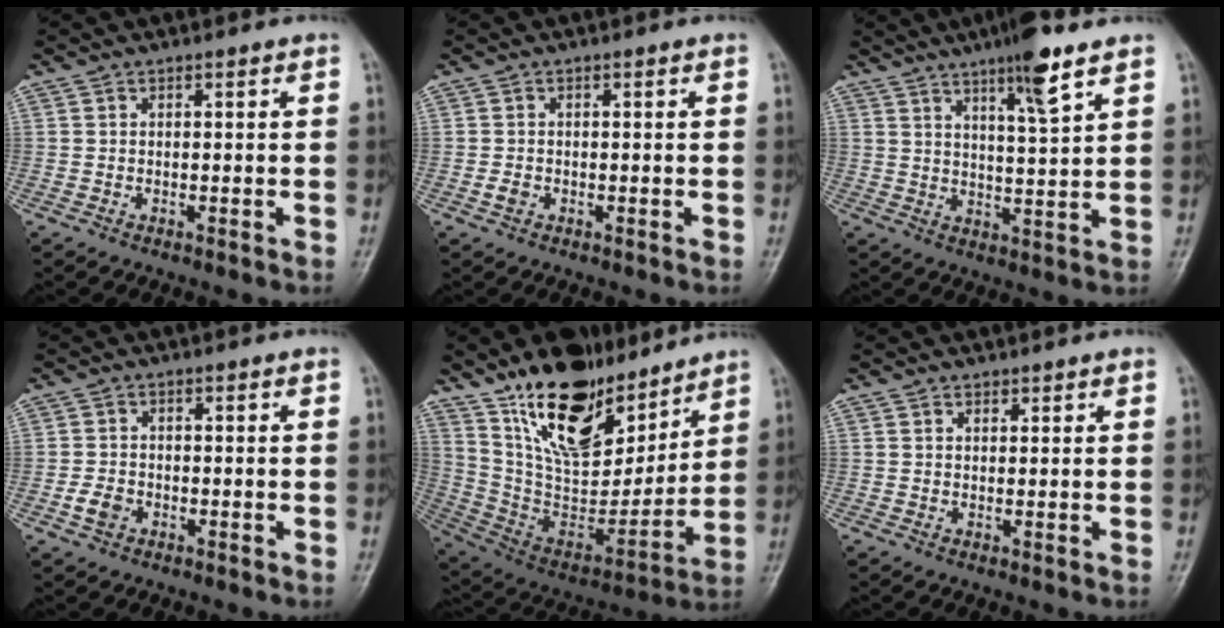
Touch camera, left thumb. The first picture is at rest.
{"total": 1.6, "force": [-0.5, 1.3, 0.8], "torque": [-0.012, 0.003, -0.011]}
{"total": 9.0, "force": [5.7, 0.9, 6.9], "torque": [-0.109, -0.032, 0.092]}
{"total": 3.2, "force": [-1.3, 2.4, 1.6], "torque": [-0.027, 0.006, -0.024]}
{"total": 24.3, "force": [15.7, 11.4, 14.6], "torque": [-0.195, -0.079, 0.284]}
{"total": 1.1, "force": [0.8, 0.7, 0.3], "torque": [0.004, -0.005, 0.010]}